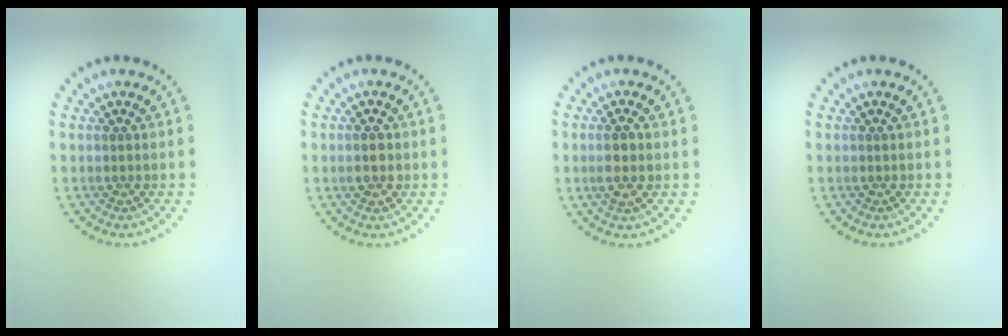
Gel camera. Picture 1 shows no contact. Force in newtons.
{"total": 2.0, "press": 2.0, "slide": 0.1}
{"total": 2.0, "press": 1.9, "slide": 0.8}
{"total": 0.0}